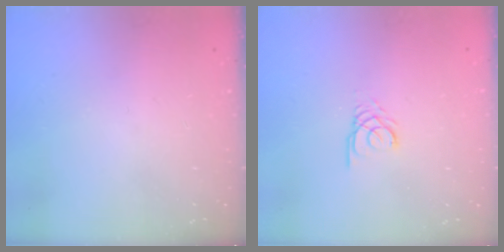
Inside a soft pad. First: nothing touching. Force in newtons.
{"total": 2.7, "press": 2.7, "slide": 0.3}